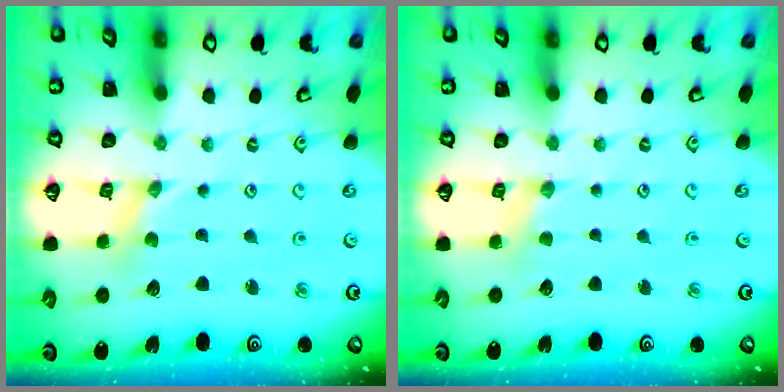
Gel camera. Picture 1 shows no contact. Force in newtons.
{"total": 1.8, "press": 1.8, "slide": 0.4}